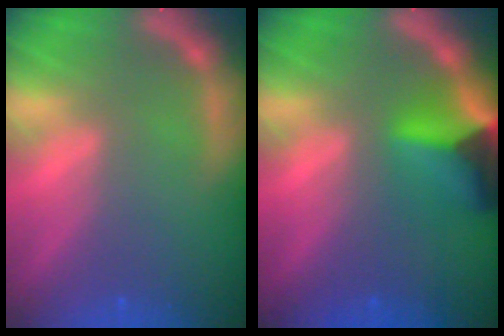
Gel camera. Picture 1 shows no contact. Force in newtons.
{"total": 6.9}